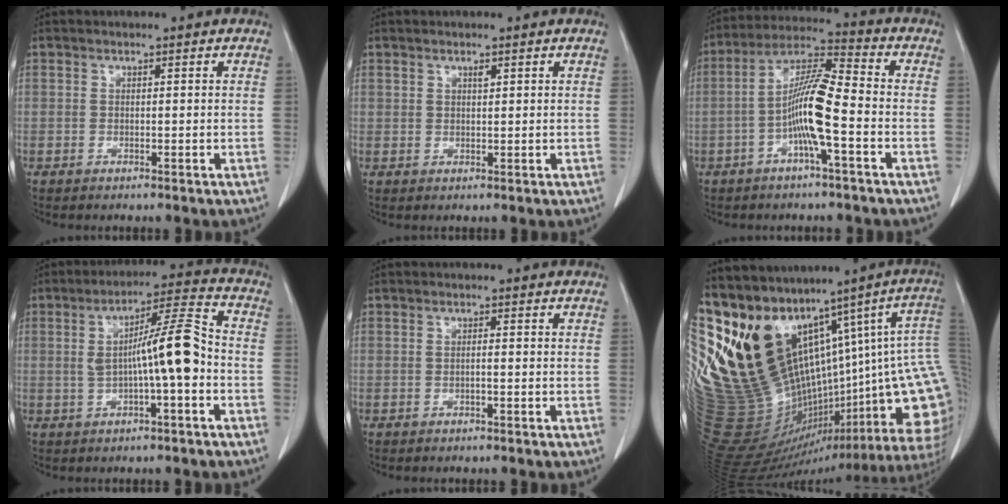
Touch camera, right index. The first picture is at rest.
{"total": 0.9, "force": [0.6, 0.4, 0.4], "torque": [-0.008, -0.004, 0.009]}
{"total": 9.9, "force": [-2.9, 0.6, 9.5], "torque": [-0.187, 0.016, -0.059]}
{"total": 9.8, "force": [-1.1, 0.6, 9.7], "torque": [-0.157, 0.023, -0.022]}
{"total": 0.7, "force": [-0.2, 0.0, 0.7], "torque": [-0.011, 0.001, -0.004]}
{"total": 30.0, "force": [15.6, 11.0, 23.1], "torque": [-0.370, -0.003, 0.291]}